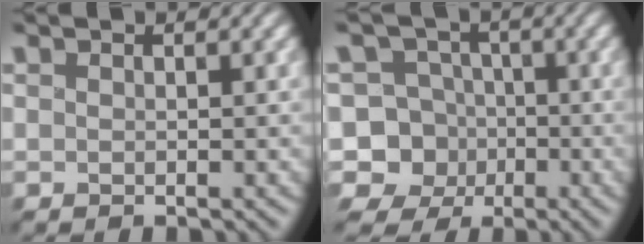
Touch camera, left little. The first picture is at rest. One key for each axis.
{"total": 8.5, "fx": -3.0, "fy": 7.6, "fz": 2.3, "tx": -0.019, "ty": 0.021, "tz": -0.088}